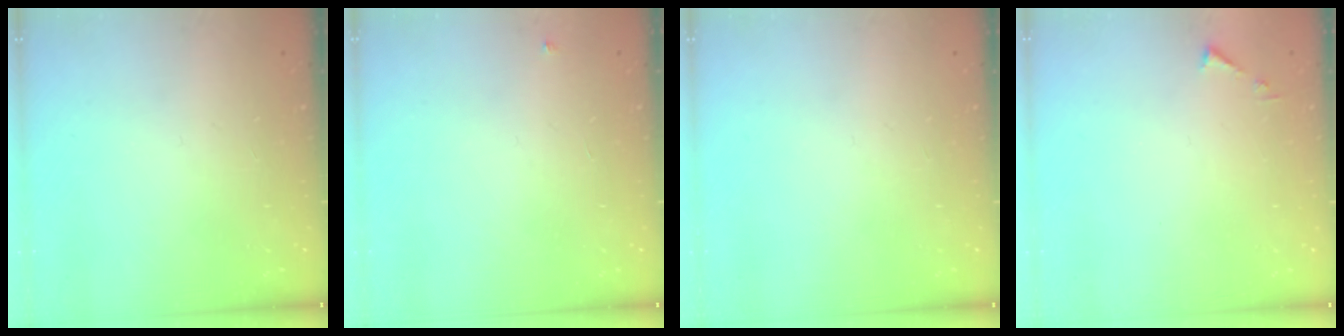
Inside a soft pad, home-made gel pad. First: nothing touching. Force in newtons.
{"total": 2.7, "press": 2.7, "slide": 0.4}
{"total": 0.0}
{"total": 3.2, "press": 3.2, "slide": 0.4}